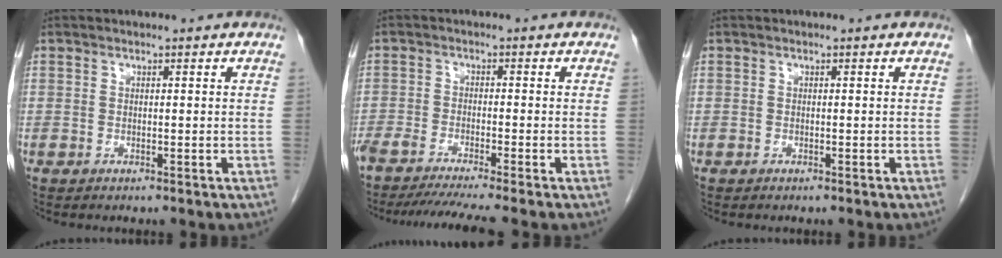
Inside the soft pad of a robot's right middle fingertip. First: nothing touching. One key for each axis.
{"total": 9.2, "fx": -8.0, "fy": -1.0, "fz": 4.4, "tx": -0.057, "ty": -0.021, "tz": -0.127}
{"total": 0.0}